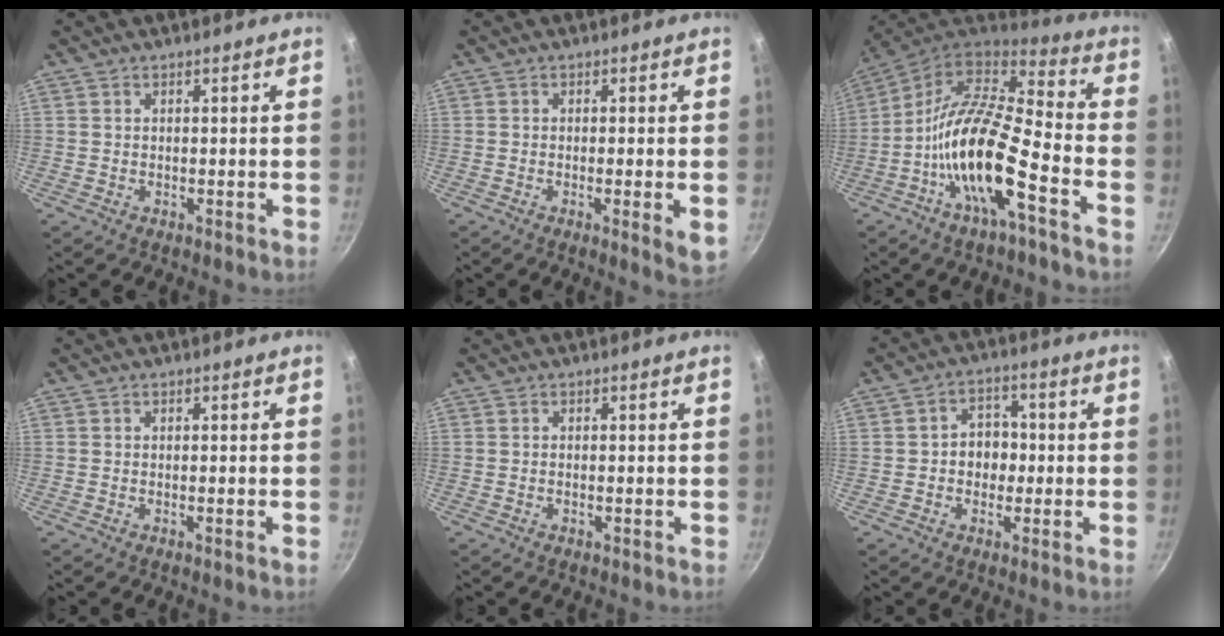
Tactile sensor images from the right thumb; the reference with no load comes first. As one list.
[{"total": 4.8, "force": [-1.0, 0.9, 4.6], "torque": [-0.062, -0.009, -0.013]}, {"total": 19.2, "force": [-7.0, 6.4, 16.8], "torque": [-0.304, 0.051, -0.150]}, {"total": 0.7, "force": [-0.3, 0.0, 0.7], "torque": [-0.017, 0.003, -0.007]}, {"total": 0.7, "force": [-0.3, 0.3, 0.5], "torque": [-0.011, 0.003, -0.007]}, {"total": 6.1, "force": [-0.6, 5.1, 3.3], "torque": [-0.005, 0.015, -0.015]}]